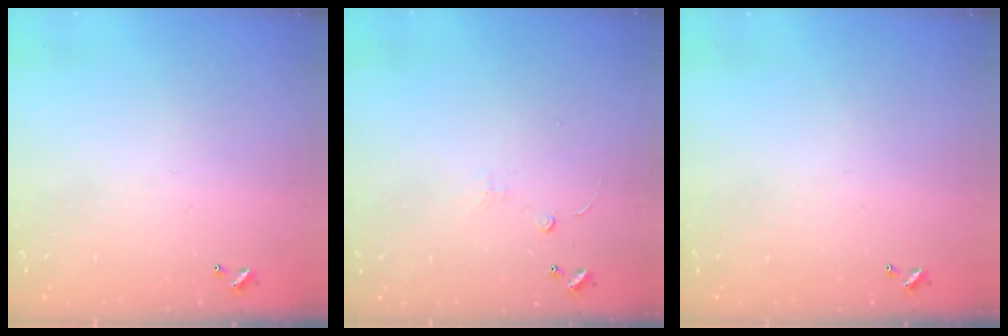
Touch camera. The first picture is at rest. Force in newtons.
{"total": 1.6, "press": 1.5, "slide": 0.4}
{"total": 0.0}